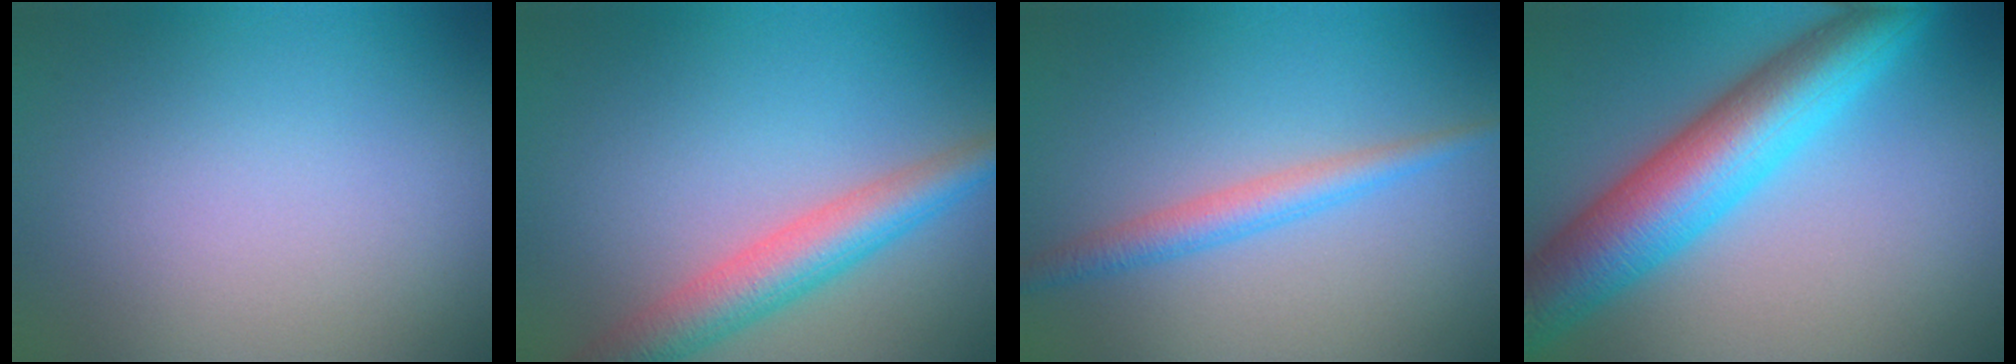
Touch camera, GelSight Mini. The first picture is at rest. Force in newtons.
{"total": 5.2, "press": 5.2, "slide": 0.2}
{"total": 2.4, "press": 2.4, "slide": 0.0}
{"total": 9.0, "press": 9.0, "slide": 0.0}